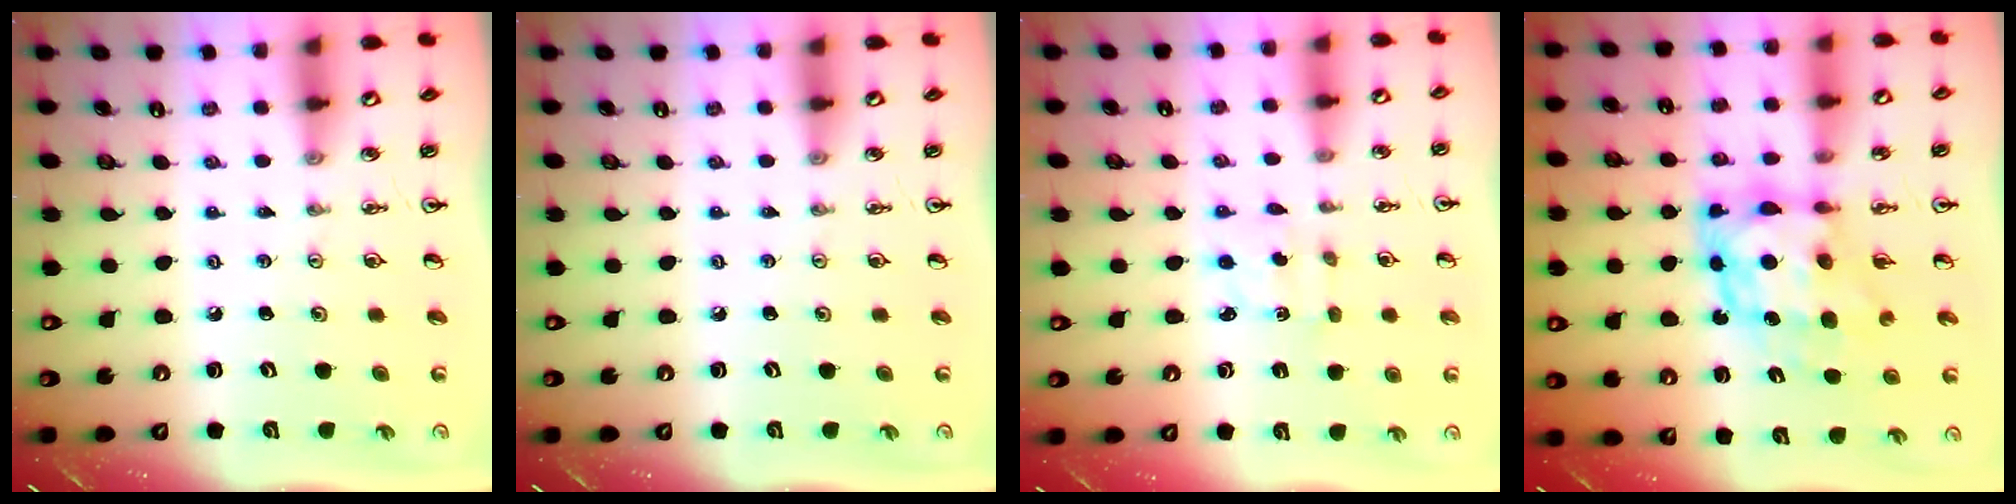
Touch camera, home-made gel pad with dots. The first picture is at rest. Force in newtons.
{"total": 0.0}
{"total": 2.1, "press": 2.0, "slide": 0.7}
{"total": 9.6, "press": 9.6, "slide": 1.1}